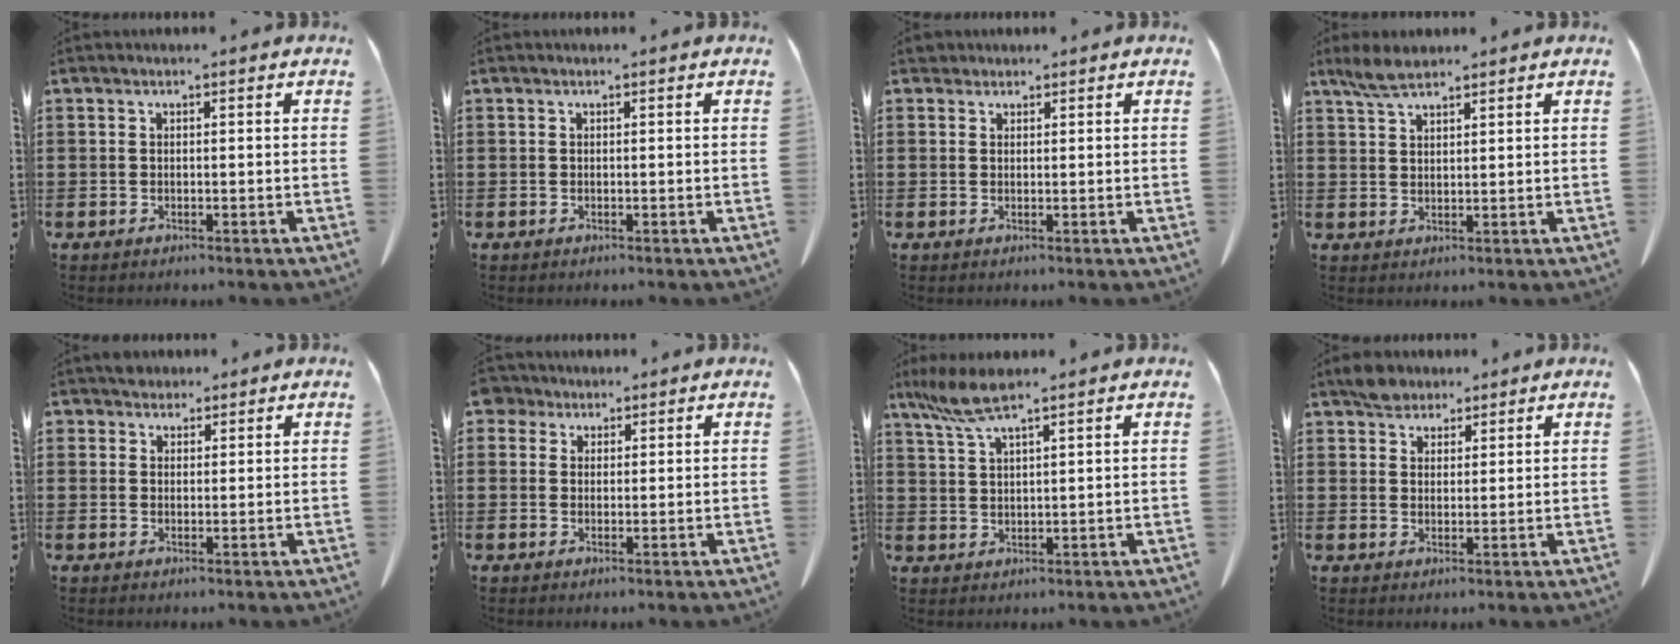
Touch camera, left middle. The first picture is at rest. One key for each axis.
{"total": 0.0}
{"total": 1.4, "fx": 1.3, "fy": 0.6, "fz": 0.1, "tx": -0.007, "ty": 0.003, "tz": 0.026}
{"total": 4.0, "fx": 3.1, "fy": 1.0, "fz": 2.3, "tx": -0.053, "ty": 0.001, "tz": 0.057}
{"total": 2.3, "fx": 2.0, "fy": 1.1, "fz": 0.1, "tx": -0.001, "ty": 0.002, "tz": 0.038}
{"total": 2.8, "fx": 2.0, "fy": 1.8, "fz": 0.7, "tx": -0.016, "ty": 0.005, "tz": 0.036}
{"total": 6.1, "fx": 4.3, "fy": 0.9, "fz": 4.2, "tx": -0.101, "ty": -0.006, "tz": 0.077}
{"total": 3.7, "fx": 3.1, "fy": 1.8, "fz": 0.8, "tx": -0.018, "ty": 0.004, "tz": 0.060}